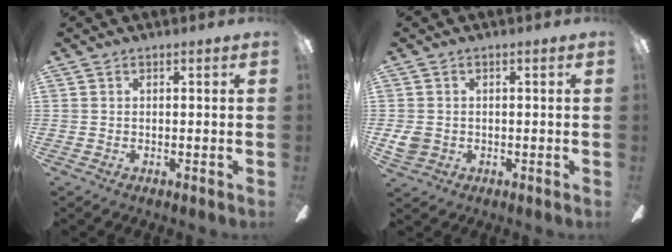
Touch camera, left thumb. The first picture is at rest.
{"total": 3.5, "force": [-0.2, 3.0, 1.8], "torque": [-0.031, 0.002, -0.004]}